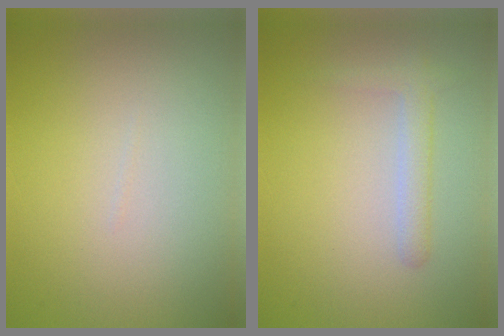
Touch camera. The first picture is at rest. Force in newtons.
{"total": 1.8, "press": 1.8, "slide": 0.1}